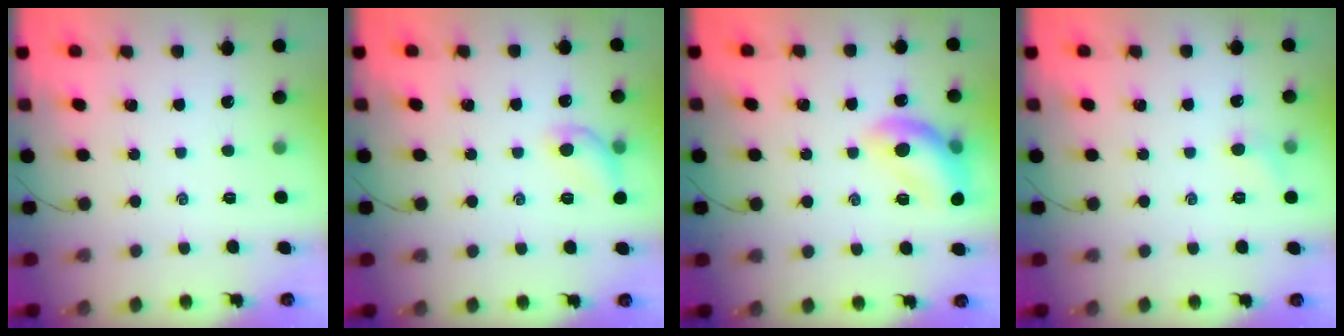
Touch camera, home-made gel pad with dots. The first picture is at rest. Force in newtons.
{"total": 8.2, "press": 8.2, "slide": 0.8}
{"total": 13.2, "press": 13.1, "slide": 1.5}
{"total": 4.0, "press": 3.8, "slide": 1.2}